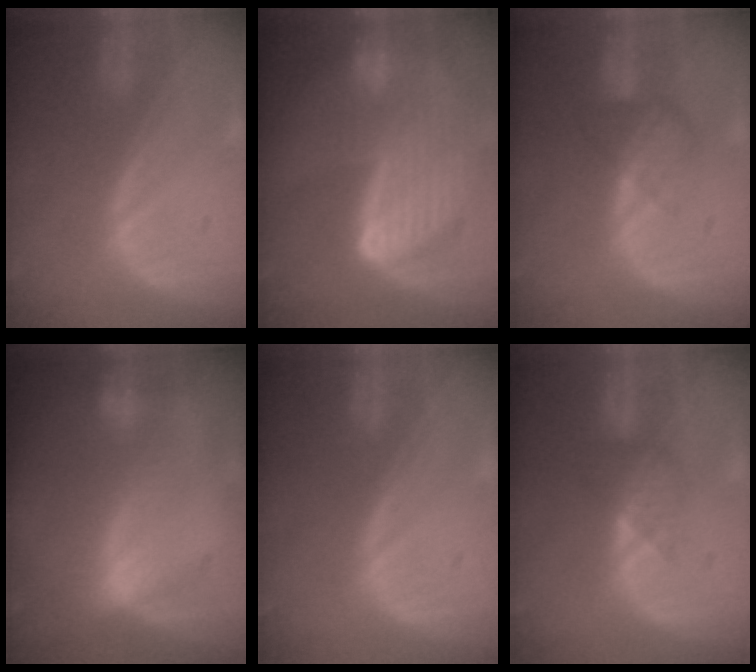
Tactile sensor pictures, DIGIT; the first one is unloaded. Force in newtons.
{"total": 9.1, "press": 8.0, "slide": 4.4}
{"total": 4.4, "press": 3.8, "slide": 2.3}
{"total": 7.2, "press": 6.2, "slide": 3.8}
{"total": 0.0}
{"total": 3.5, "press": 3.1, "slide": 1.6}